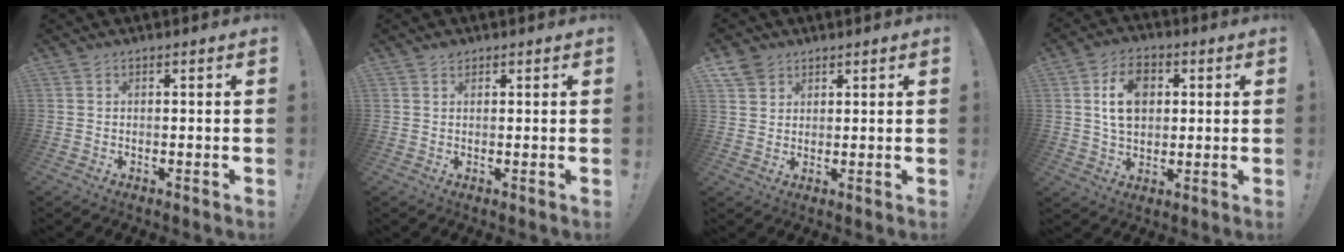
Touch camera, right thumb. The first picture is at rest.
{"total": 1.4, "force": [1.1, 0.8, 0.4], "torque": [0.008, -0.007, 0.017]}
{"total": 5.0, "force": [3.4, 3.5, 1.1], "torque": [-0.026, -0.013, 0.066]}
{"total": 11.0, "force": [2.8, 8.1, 6.9], "torque": [-0.103, 0.003, 0.050]}